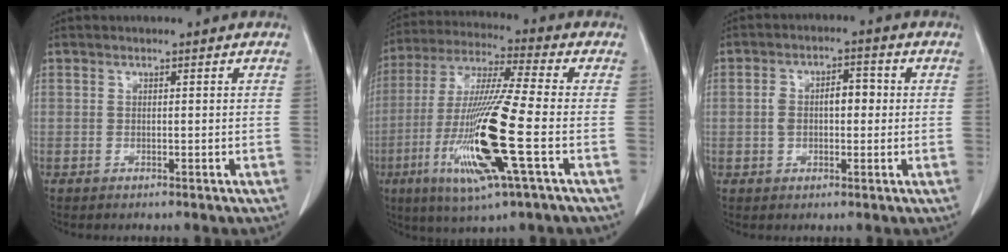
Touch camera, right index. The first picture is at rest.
{"total": 17.6, "force": [-5.0, 0.2, 16.8], "torque": [-0.349, -0.021, -0.098]}
{"total": 5.7, "force": [0.2, 3.0, 4.9], "torque": [-0.092, 0.025, 0.005]}